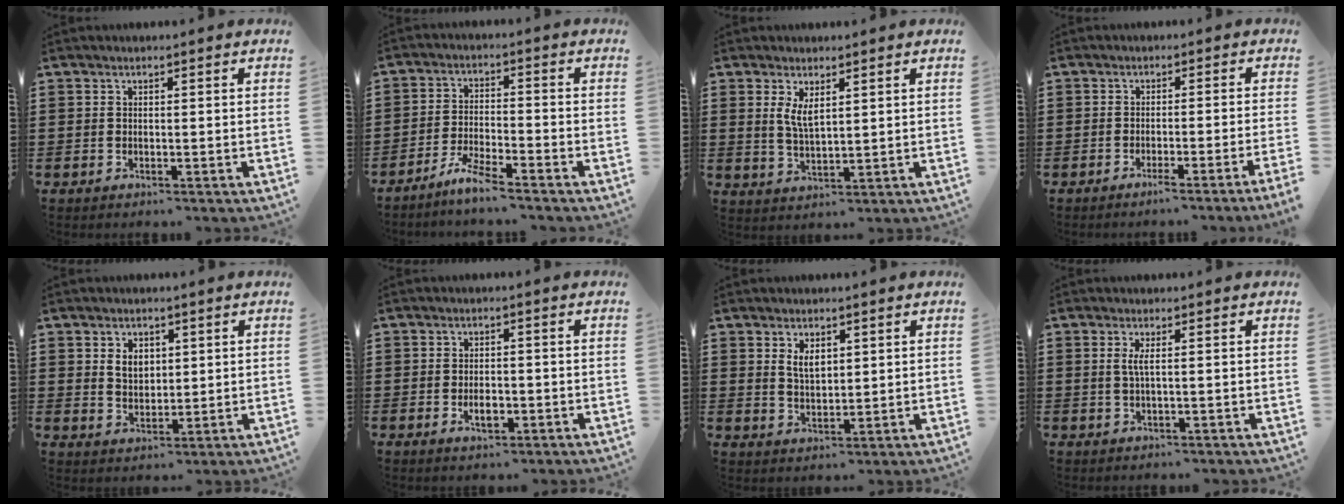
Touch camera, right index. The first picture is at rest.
{"total": 4.6, "force": [-4.2, -0.3, 1.8], "torque": [-0.046, -0.008, -0.082]}
{"total": 3.5, "force": [1.6, 1.2, 2.8], "torque": [-0.059, 0.002, 0.029]}
{"total": 2.5, "force": [-1.8, -0.9, 1.6], "torque": [-0.026, -0.006, -0.035]}
{"total": 3.4, "force": [1.3, 2.5, 1.9], "torque": [-0.038, 0.006, 0.021]}
{"total": 2.7, "force": [-0.9, 1.3, 2.1], "torque": [-0.033, -0.002, -0.019]}
{"total": 3.2, "force": [1.7, 1.7, 2.1], "torque": [-0.039, 0.002, 0.028]}
{"total": 1.9, "force": [0.3, 0.1, 1.8], "torque": [-0.038, -0.002, 0.004]}